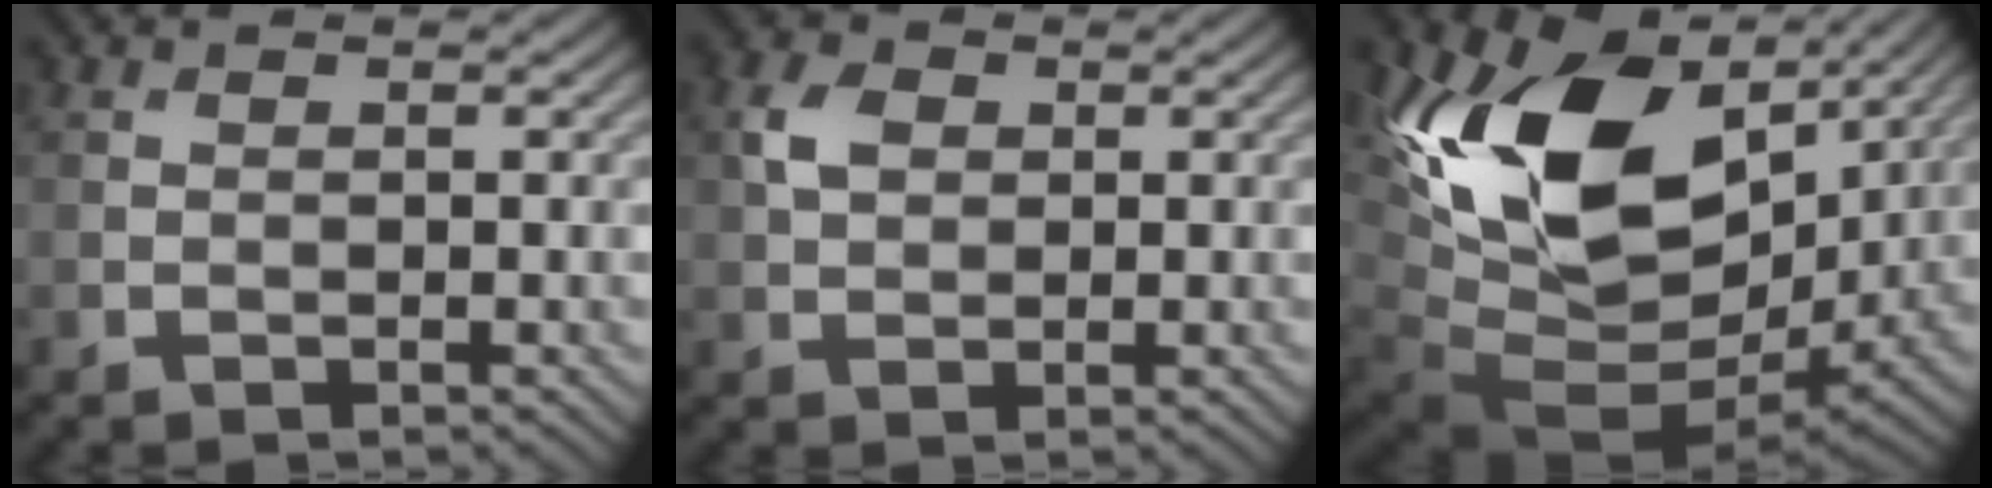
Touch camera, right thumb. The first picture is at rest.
{"total": 3.1, "force": [0.9, 2.2, 1.9], "torque": [-0.046, 0.006, 0.012]}
{"total": 17.9, "force": [5.2, 11.3, 12.8], "torque": [-0.277, -0.015, 0.110]}